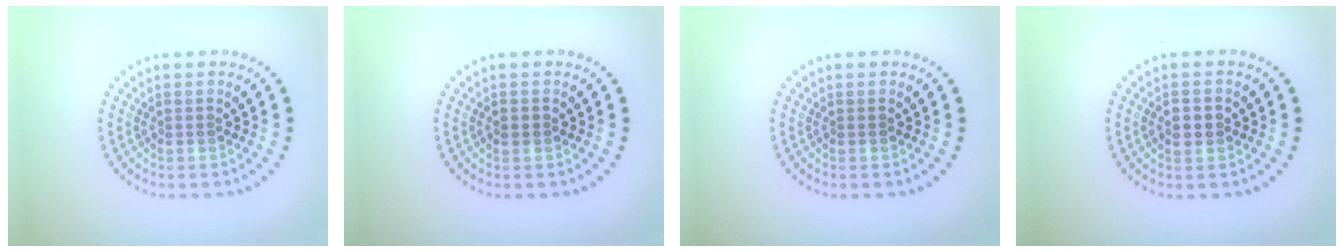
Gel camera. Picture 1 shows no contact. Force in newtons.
{"total": 0.7, "press": 0.7, "slide": 0.1}
{"total": 0.0}
{"total": 2.2, "press": 2.1, "slide": 0.1}